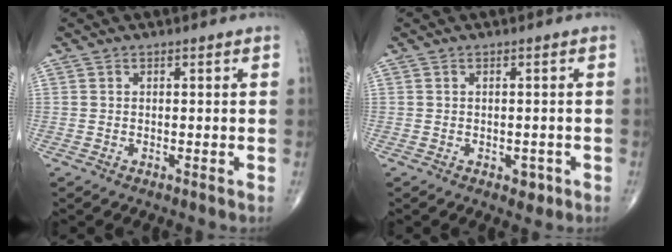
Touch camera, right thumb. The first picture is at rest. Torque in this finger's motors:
{"motor_torque": [1.55, 0.68, -0.24, -0.28, -0.02]}